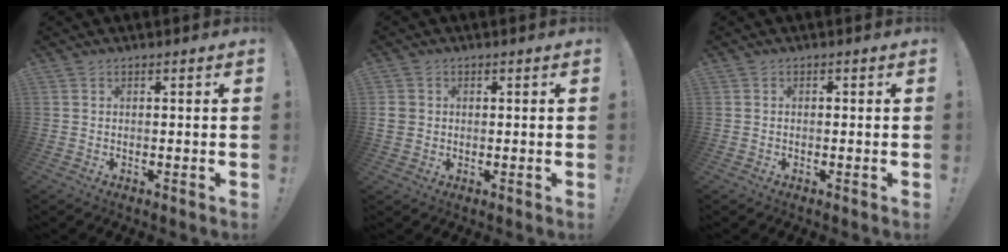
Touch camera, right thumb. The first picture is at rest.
{"total": 3.3, "force": [0.7, 3.0, 1.1], "torque": [-0.007, 0.002, 0.014]}
{"total": 0.8, "force": [-0.6, 0.3, 0.4], "torque": [-0.012, 0.005, -0.011]}